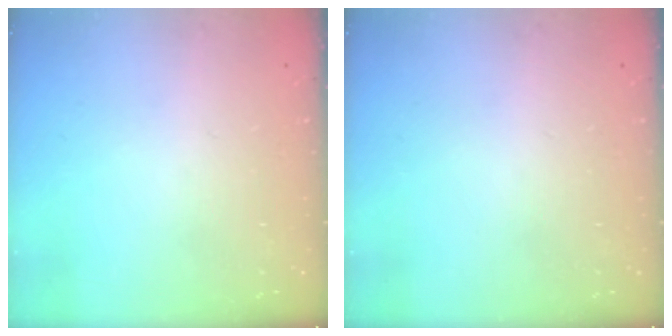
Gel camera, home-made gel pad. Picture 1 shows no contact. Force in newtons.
{"total": 0.0}